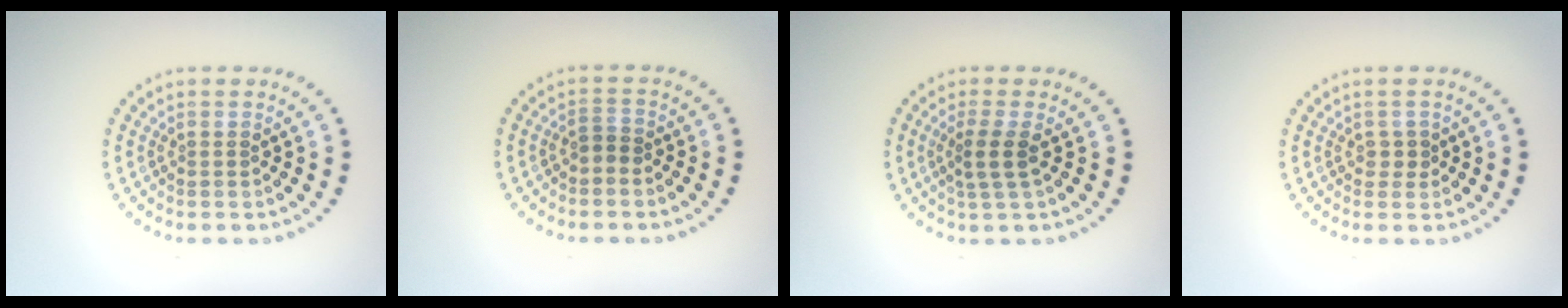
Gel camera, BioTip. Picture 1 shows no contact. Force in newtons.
{"total": 1.3, "press": 1.0, "slide": 0.8}
{"total": 2.3, "press": 1.8, "slide": 1.3}
{"total": 1.0, "press": 0.9, "slide": 0.5}